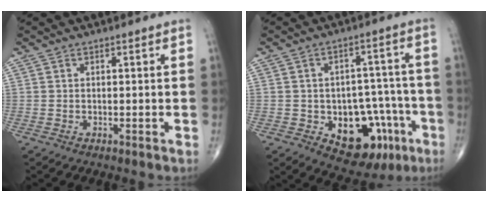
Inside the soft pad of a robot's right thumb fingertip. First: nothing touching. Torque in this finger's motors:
{"motor_torque": [3.44, 1.57, 0.62, -0.83, 0.19]}